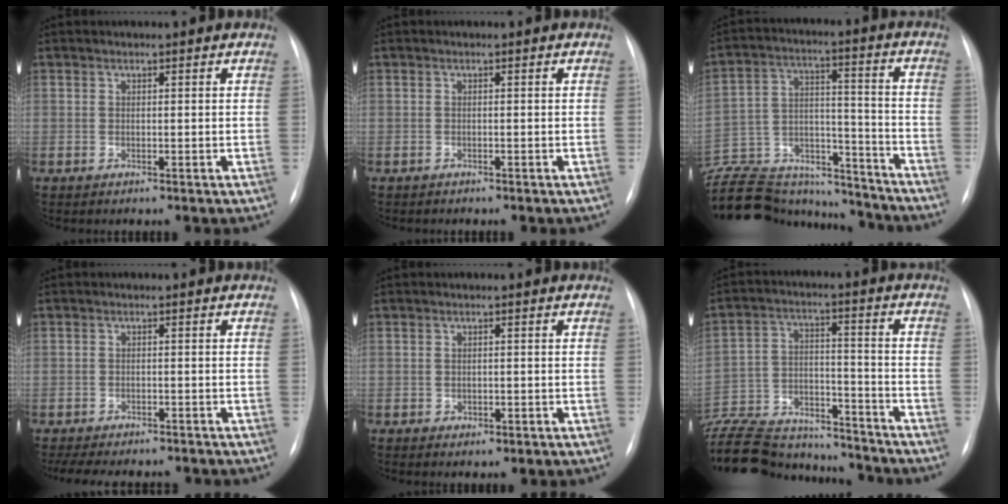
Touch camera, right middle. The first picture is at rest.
{"total": 0.6, "force": [-0.6, 0.3, 0.0], "torque": [-0.006, 0.001, -0.012]}
{"total": 26.3, "force": [-23.9, 8.0, 7.4], "torque": [-0.169, 0.018, -0.361]}
{"total": 11.0, "force": [-9.5, 3.4, 4.4], "torque": [-0.079, -0.007, -0.119]}
{"total": 1.3, "force": [-0.6, 0.8, 0.8], "torque": [-0.016, -0.002, -0.001]}
{"total": 24.7, "force": [-22.8, 5.5, 7.9], "torque": [-0.183, -0.010, -0.351]}